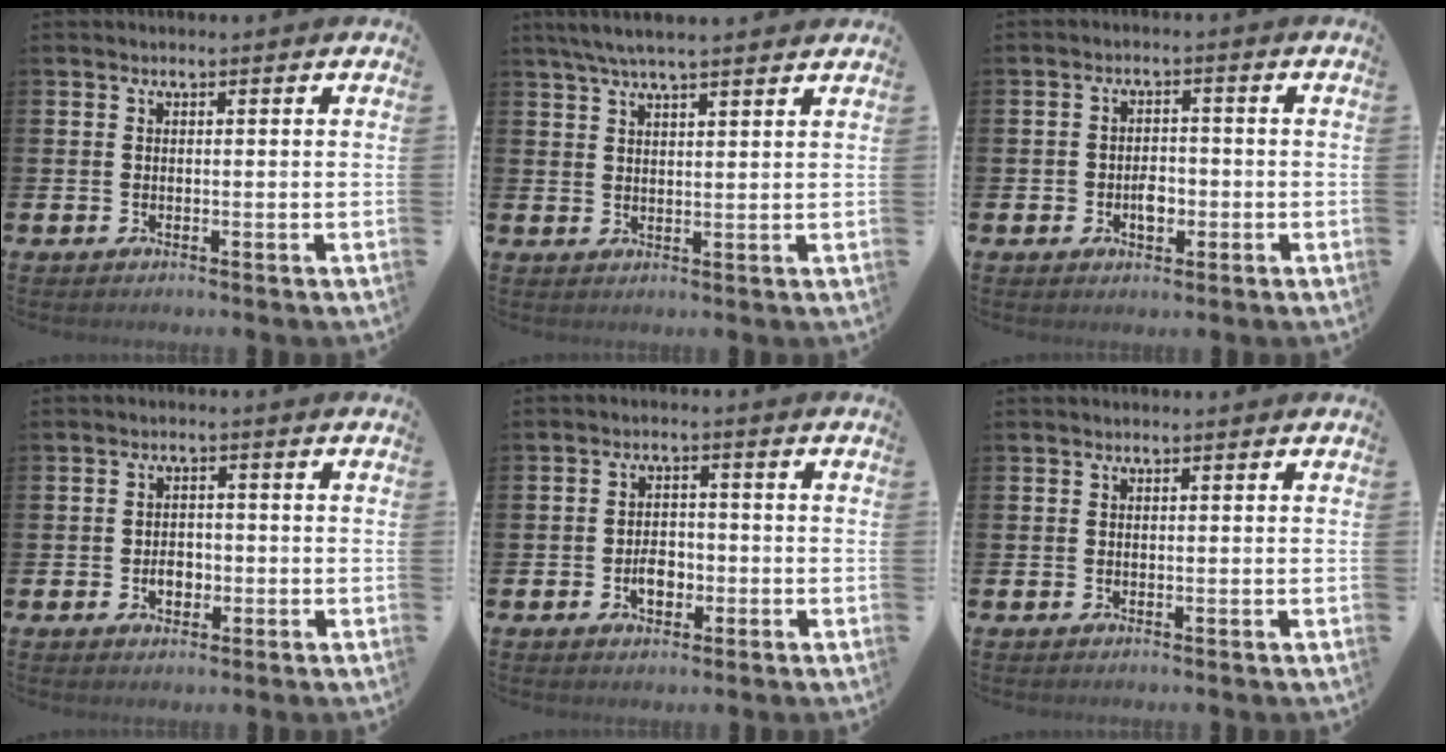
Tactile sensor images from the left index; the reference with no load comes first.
{"total": 4.7, "force": [4.2, 0.3, 2.1], "torque": [-0.052, -0.007, 0.076]}
{"total": 3.0, "force": [-1.0, 2.1, 1.9], "torque": [-0.029, 0.000, -0.022]}
{"total": 2.7, "force": [-0.9, 2.0, 1.6], "torque": [-0.017, -0.003, -0.022]}
{"total": 3.4, "force": [-1.2, 2.2, 2.3], "torque": [-0.033, -0.001, -0.025]}
{"total": 0.0}